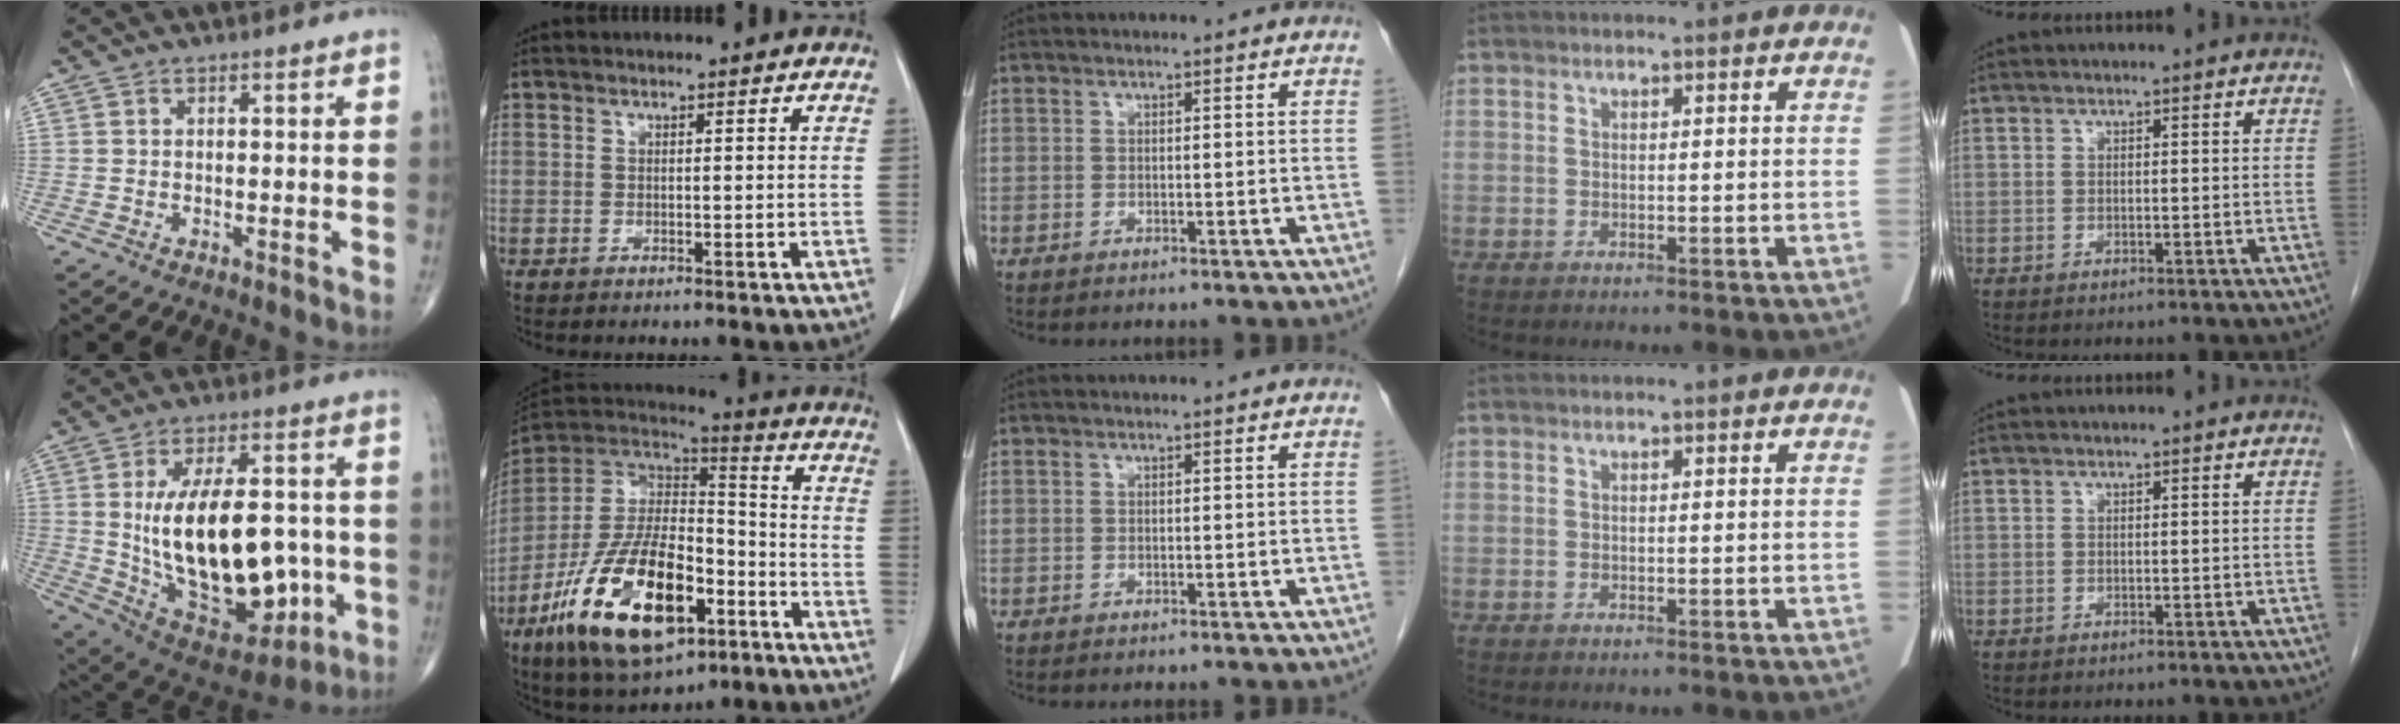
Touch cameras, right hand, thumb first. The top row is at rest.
{"thumb": {"total": 25.1, "force": [-1.6, 13.3, 21.2], "torque": [-0.328, 0.001, 0.007]}, "index": {"total": 23.0, "force": [-10.5, 9.6, 18.1], "torque": [-0.367, -0.013, -0.178]}}